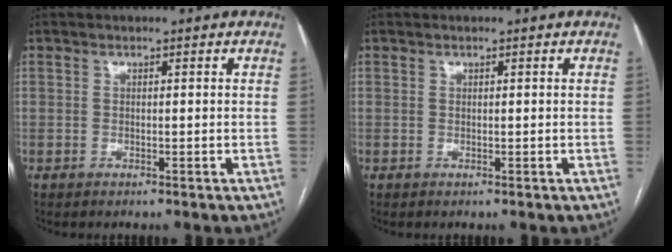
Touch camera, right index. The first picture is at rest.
{"total": 0.0}